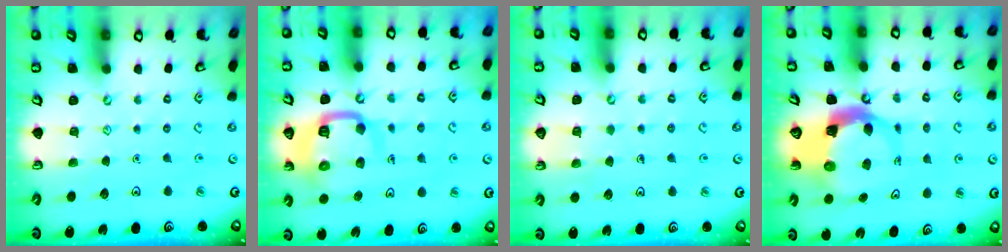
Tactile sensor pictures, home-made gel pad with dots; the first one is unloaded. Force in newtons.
{"total": 12.6, "press": 12.5, "slide": 1.4}
{"total": 3.4, "press": 3.4, "slide": 0.3}
{"total": 6.8, "press": 6.7, "slide": 1.2}